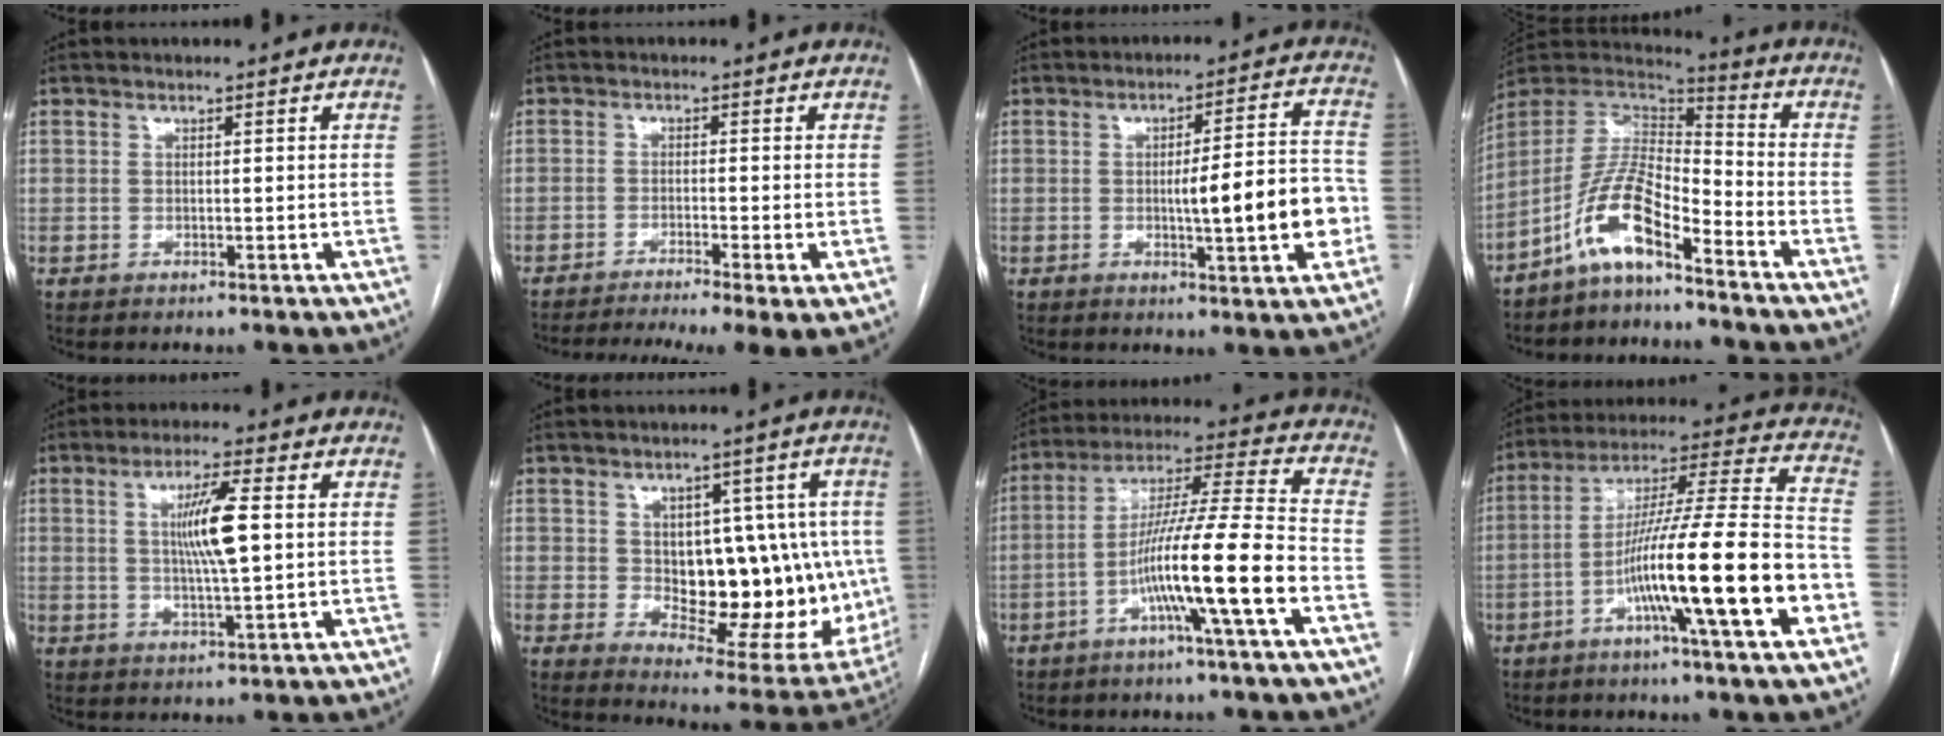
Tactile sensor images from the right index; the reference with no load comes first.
{"total": 11.4, "force": [-8.2, 0.5, 7.8], "torque": [-0.120, -0.012, -0.128]}
{"total": 11.9, "force": [-2.1, 1.4, 11.6], "torque": [-0.161, 0.014, -0.026]}
{"total": 10.8, "force": [-7.2, 2.5, 7.6], "torque": [-0.161, 0.022, -0.139]}
{"total": 7.9, "force": [1.2, 0.4, 7.8], "torque": [-0.144, -0.001, 0.021]}
{"total": 19.7, "force": [-0.6, 10.0, 17.0], "torque": [-0.201, 0.012, 0.023]}
{"total": 14.8, "force": [-5.6, -1.0, 13.6], "torque": [-0.244, 0.007, -0.100]}
{"total": 19.9, "force": [-7.1, -0.1, 18.6], "torque": [-0.296, -0.002, -0.122]}